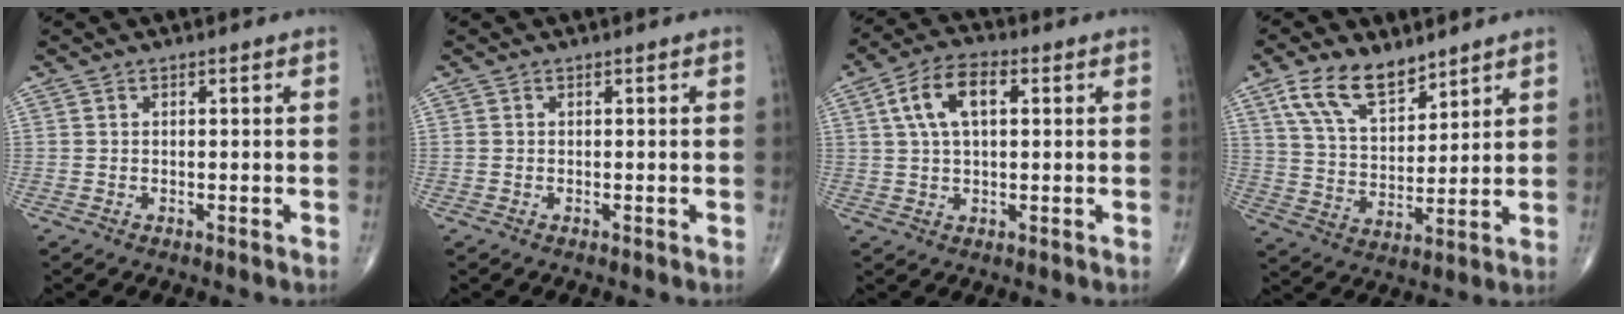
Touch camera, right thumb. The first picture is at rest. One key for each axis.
{"total": 0.0}
{"total": 9.0, "fx": 2.4, "fy": 4.6, "fz": 7.4, "tx": -0.140, "ty": 0.016, "tz": 0.040}
{"total": 11.5, "fx": 7.6, "fy": 5.6, "fz": 6.5, "tx": -0.102, "ty": -0.038, "tz": 0.151}